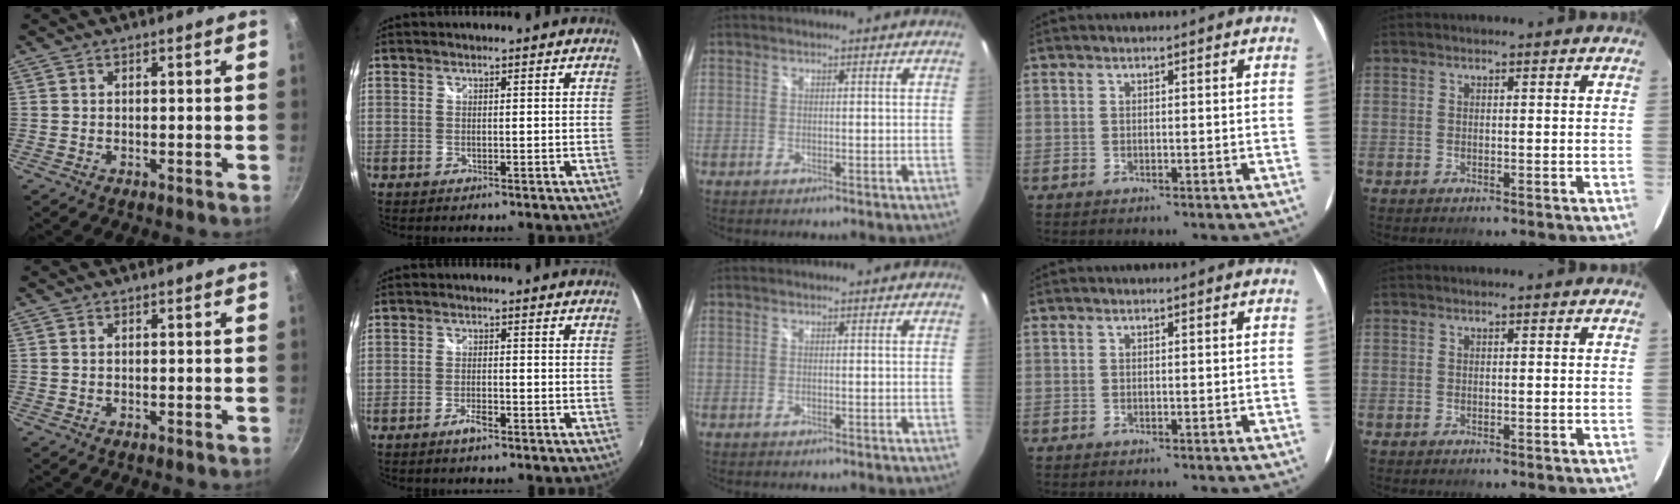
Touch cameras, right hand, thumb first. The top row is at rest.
{"index": {"total": 2.7, "force": [-1.8, 0.7, 1.8], "torque": [-0.044, -0.001, -0.036]}}